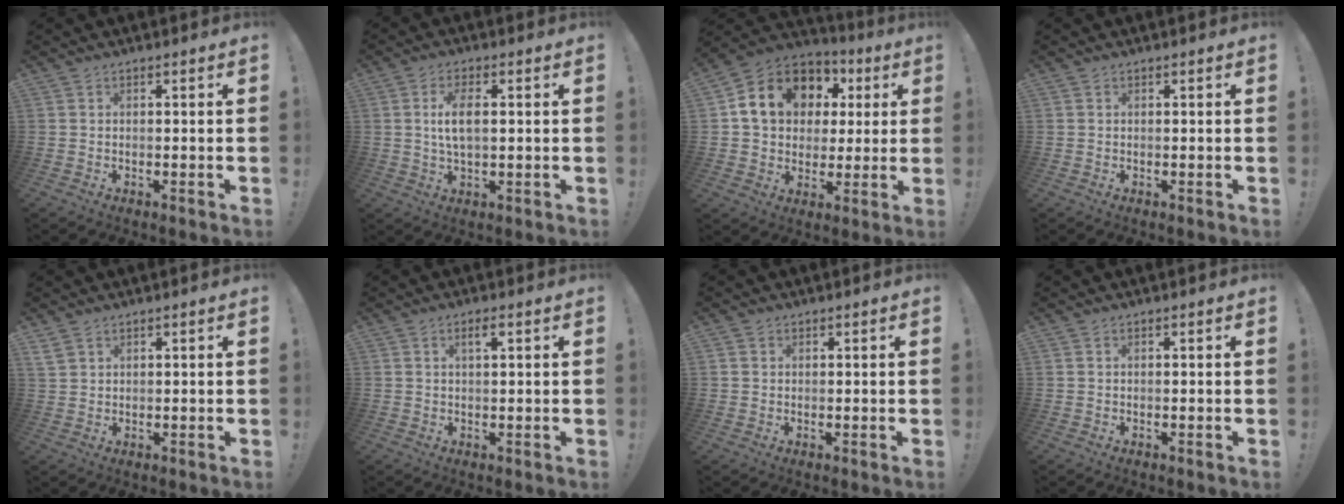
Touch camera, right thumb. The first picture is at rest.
{"total": 6.8, "force": [1.0, 2.8, 6.1], "torque": [-0.108, -0.001, 0.015]}
{"total": 16.2, "force": [5.7, 12.6, 8.5], "torque": [-0.134, -0.013, 0.115]}
{"total": 0.0}
{"total": 3.2, "force": [2.1, 1.8, 1.5], "torque": [-0.028, -0.005, 0.041]}
{"total": 2.3, "force": [1.0, 0.4, 2.1], "torque": [-0.032, -0.001, 0.011]}
{"total": 1.3, "force": [0.6, 1.2, 0.1], "torque": [-0.001, 0.002, 0.010]}
{"total": 0.0}